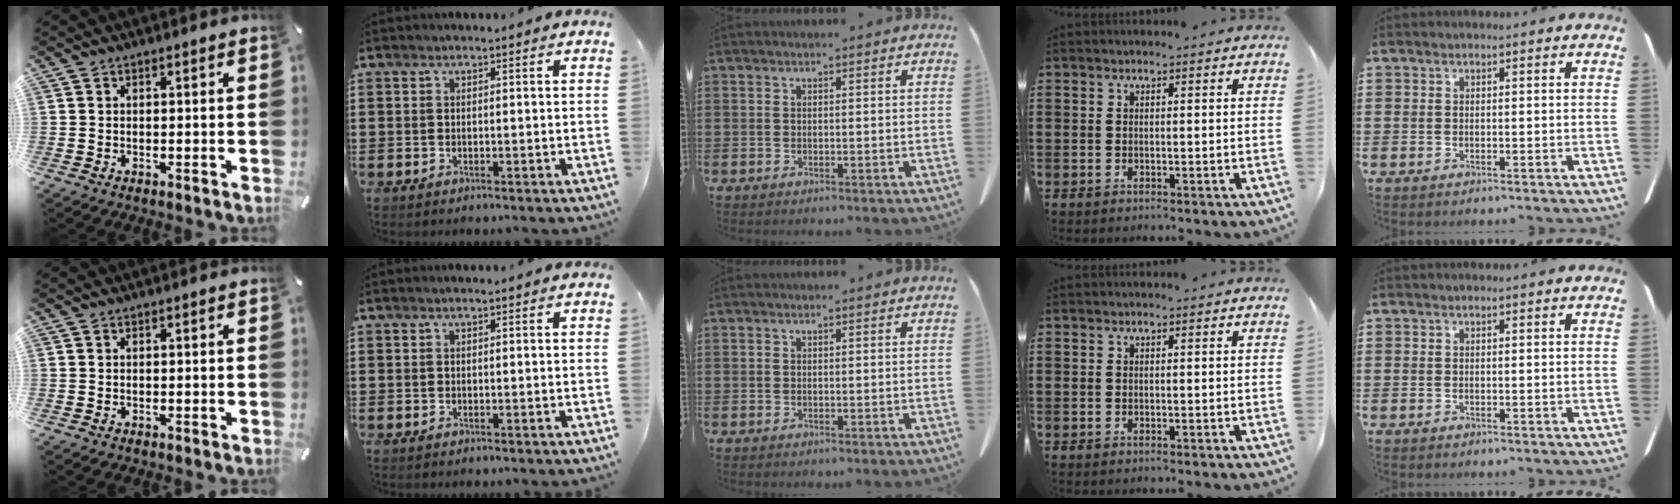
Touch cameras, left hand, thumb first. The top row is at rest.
{}